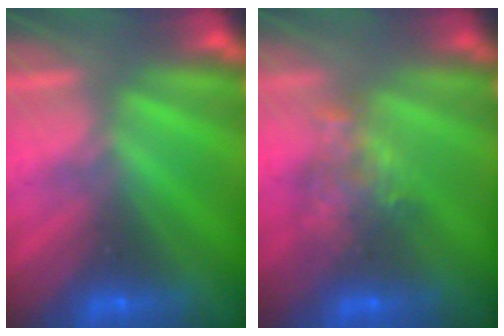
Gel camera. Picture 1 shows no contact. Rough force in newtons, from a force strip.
{"total": 4.3}